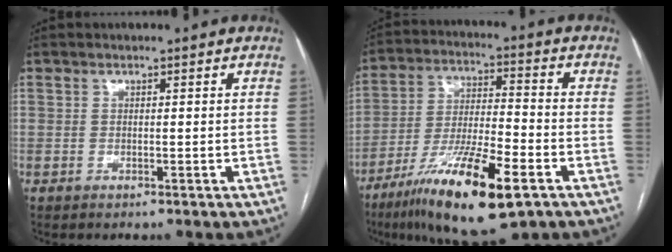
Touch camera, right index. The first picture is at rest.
{"total": 17.4, "force": [-9.6, 2.8, 14.3], "torque": [-0.268, -0.033, -0.163]}